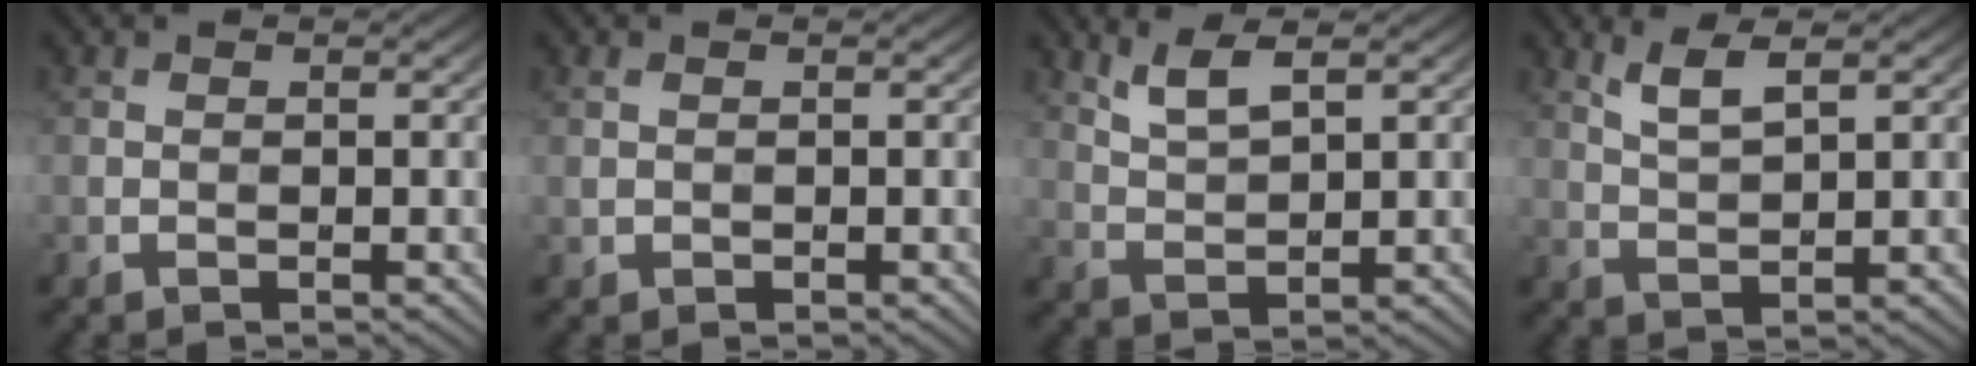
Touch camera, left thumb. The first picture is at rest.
{"total": 0.8, "force": [0.2, 0.6, 0.5], "torque": [-0.013, -0.001, 0.006]}
{"total": 4.1, "force": [2.7, 1.1, 2.9], "torque": [-0.075, 0.000, 0.061]}
{"total": 3.7, "force": [2.3, 0.8, 2.8], "torque": [-0.068, 0.001, 0.052]}